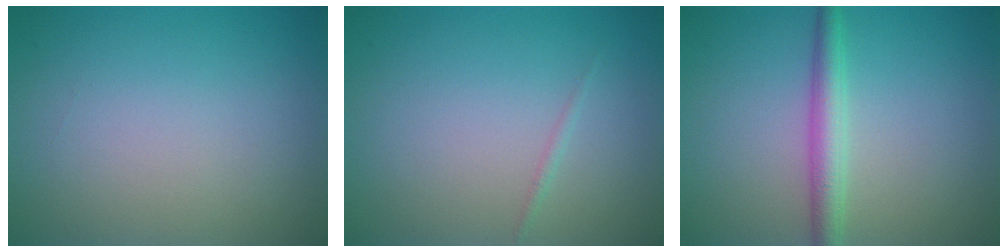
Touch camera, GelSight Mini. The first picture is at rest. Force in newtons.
{"total": 0.5, "press": 0.5, "slide": 0.0}
{"total": 3.0, "press": 3.0, "slide": 0.1}